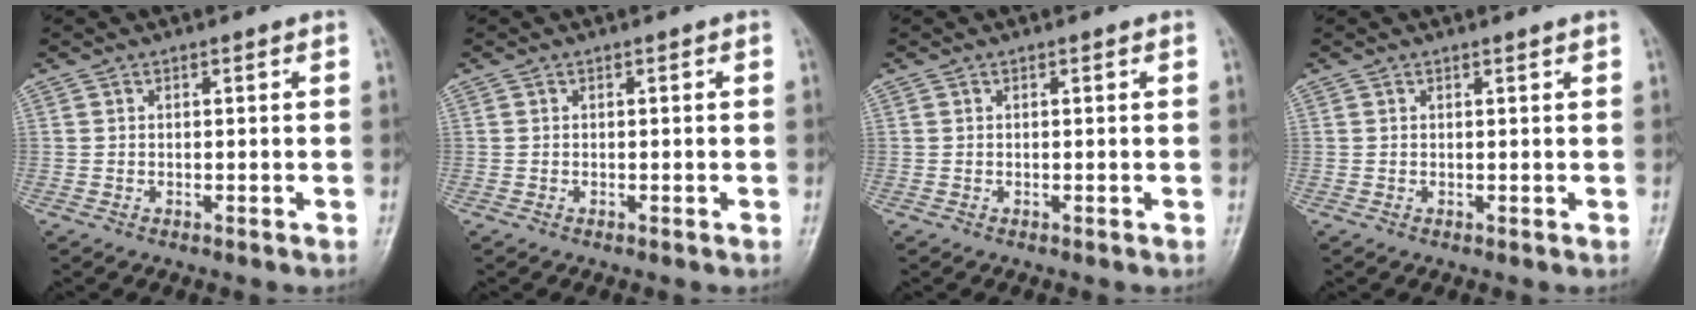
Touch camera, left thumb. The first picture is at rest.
{"total": 0.0}
{"total": 0.0}
{"total": 0.7, "force": [0.6, -0.1, 0.3], "torque": [-0.012, -0.003, 0.011]}